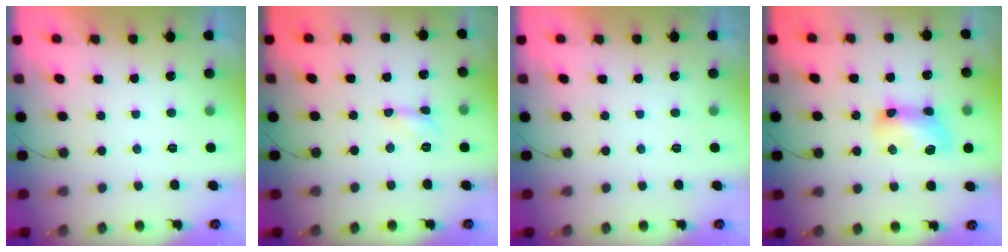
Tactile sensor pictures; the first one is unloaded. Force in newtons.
{"total": 4.3, "press": 4.2, "slide": 0.3}
{"total": 0.0}
{"total": 10.4, "press": 10.4, "slide": 0.2}